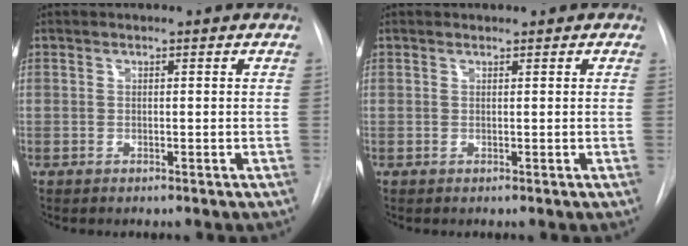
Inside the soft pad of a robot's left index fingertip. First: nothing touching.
{"total": 0.0}